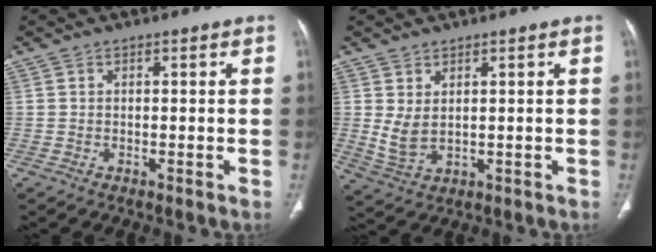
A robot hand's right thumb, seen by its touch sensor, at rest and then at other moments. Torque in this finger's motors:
{"motor_torque": [-0.15, 0.20, 0.11, 0.14, 0.03]}